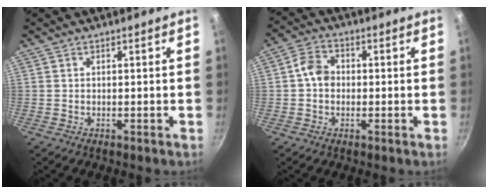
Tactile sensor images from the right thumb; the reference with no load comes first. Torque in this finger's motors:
{"motor_torque": [0.03, 0.01, 0.09, 0.15, 0.01]}